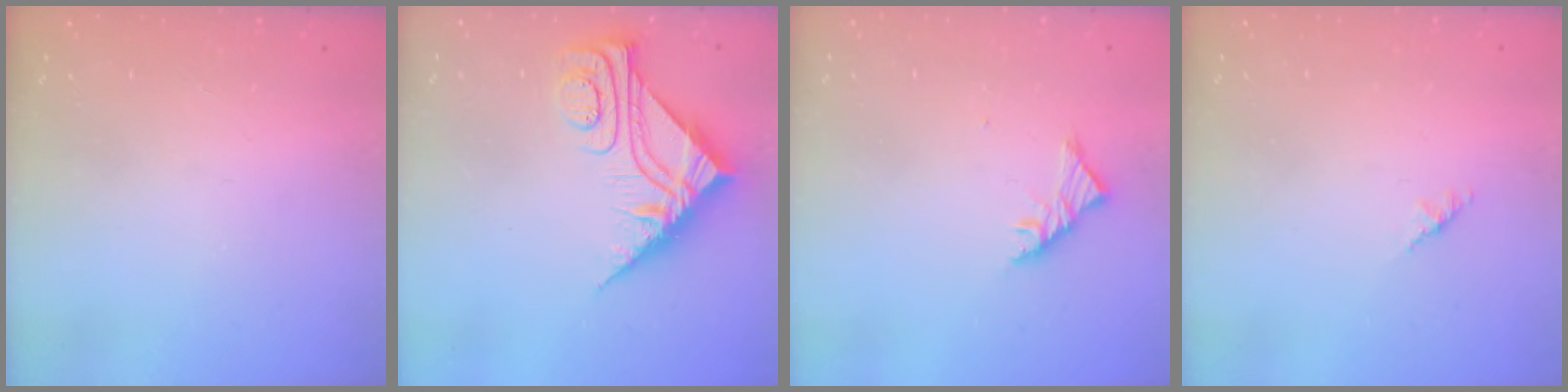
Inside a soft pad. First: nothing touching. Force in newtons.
{"total": 10.0, "press": 9.9, "slide": 0.9}
{"total": 3.4, "press": 3.3, "slide": 0.8}
{"total": 1.4, "press": 1.3, "slide": 0.4}